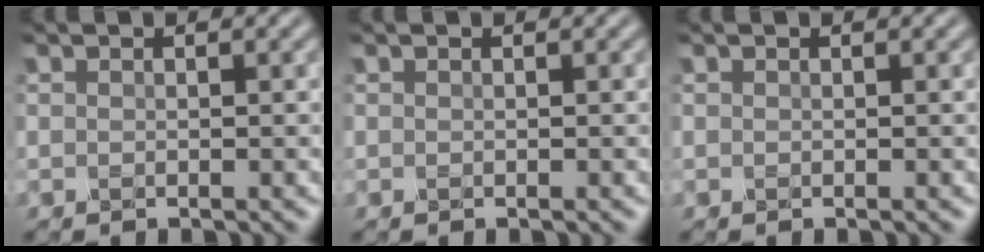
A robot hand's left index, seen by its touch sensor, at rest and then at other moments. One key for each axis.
{"total": 0.0}
{"total": 0.0}